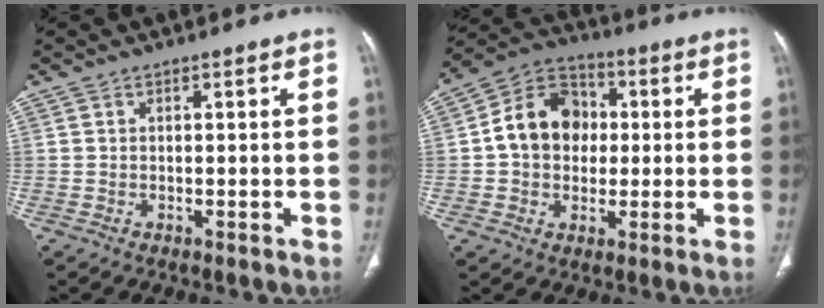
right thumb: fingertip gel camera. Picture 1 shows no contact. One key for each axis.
{"total": 13.2, "fx": 0.8, "fy": 10.6, "fz": 7.8, "tx": -0.103, "ty": 0.026, "tz": 0.004}